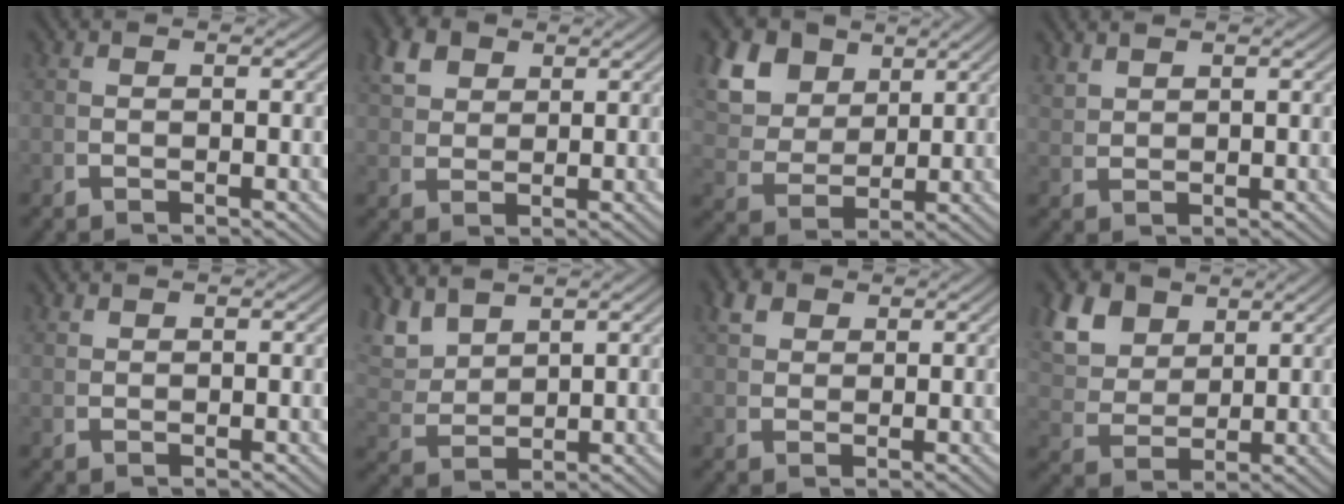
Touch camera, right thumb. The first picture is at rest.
{"total": 4.0, "force": [3.0, 2.0, 1.7], "torque": [-0.029, 0.004, 0.061]}
{"total": 9.1, "force": [3.2, 6.8, 5.3], "torque": [-0.129, -0.016, 0.061]}
{"total": 2.0, "force": [2.0, -0.2, 0.3], "torque": [-0.002, 0.007, 0.048]}
{"total": 1.1, "force": [1.1, -0.3, -0.1], "torque": [0.007, 0.005, 0.025]}
{"total": 3.9, "force": [2.6, 2.1, 2.1], "torque": [-0.056, -0.005, 0.063]}
{"total": 2.9, "force": [2.4, 1.3, 1.1], "torque": [-0.016, 0.004, 0.047]}
{"total": 7.1, "force": [3.2, 4.8, 4.0], "torque": [-0.100, -0.015, 0.069]}